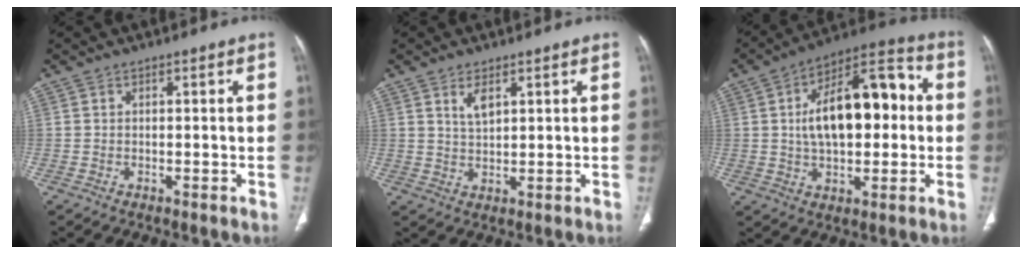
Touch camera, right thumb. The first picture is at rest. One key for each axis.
{"total": 4.9, "fx": 2.4, "fy": 2.7, "fz": 3.3, "tx": -0.050, "ty": -0.016, "tz": 0.050}
{"total": 19.2, "fx": 1.7, "fy": 10.0, "fz": 16.3, "tx": -0.235, "ty": 0.036, "tz": 0.023}